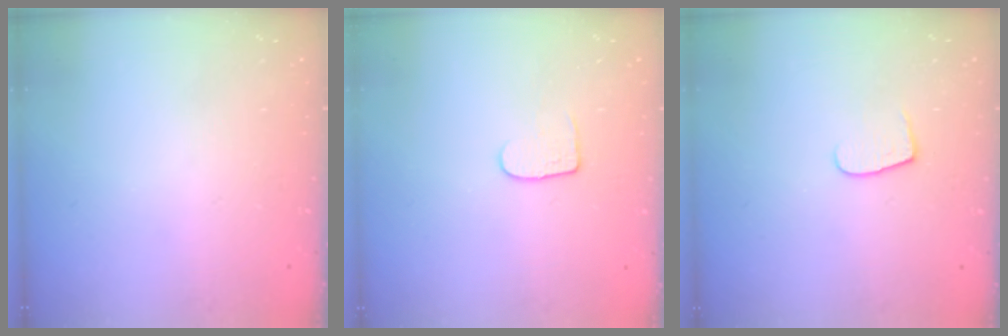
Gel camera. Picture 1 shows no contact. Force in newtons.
{"total": 5.8, "press": 5.8, "slide": 0.6}
{"total": 5.5, "press": 5.5, "slide": 0.5}